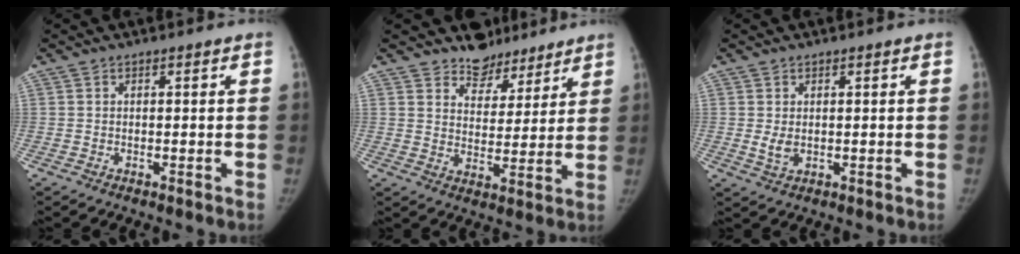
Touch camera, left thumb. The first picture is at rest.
{"total": 7.9, "force": [6.6, 4.3, 0.5], "torque": [0.028, -0.053, 0.113]}
{"total": 2.5, "force": [0.5, 1.5, 1.9], "torque": [-0.030, -0.009, 0.016]}